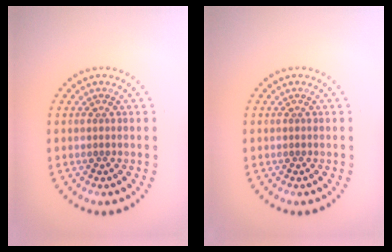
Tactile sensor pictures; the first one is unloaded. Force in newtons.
{"total": 0.0}